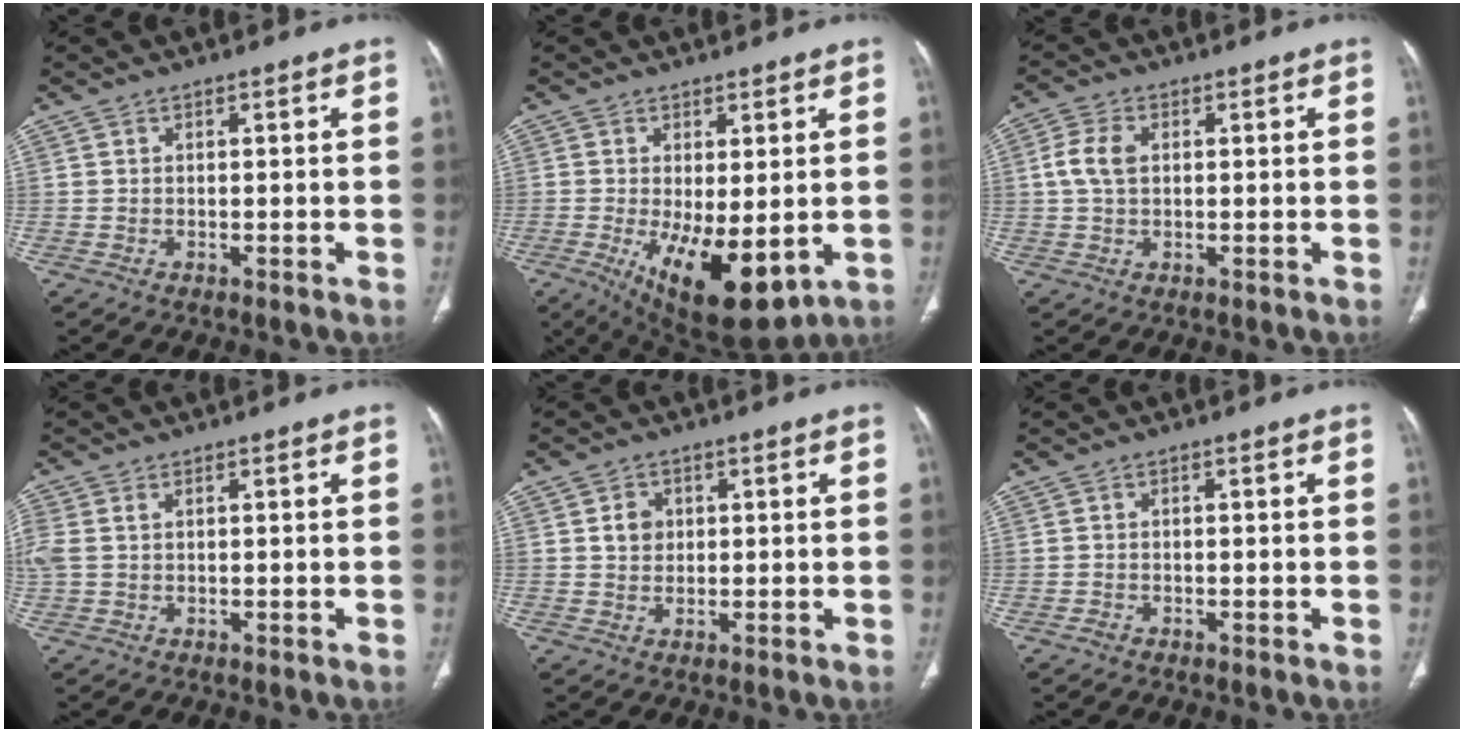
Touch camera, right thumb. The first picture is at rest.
{"total": 13.8, "force": [-3.1, 5.7, 12.1], "torque": [-0.188, -0.027, -0.027]}
{"total": 5.2, "force": [0.8, 3.4, 3.9], "torque": [-0.090, 0.010, 0.013]}
{"total": 4.4, "force": [0.8, 3.0, 3.1], "torque": [-0.103, 0.019, 0.024]}
{"total": 3.4, "force": [0.8, 2.9, 1.6], "torque": [-0.010, -0.001, 0.013]}
{"total": 0.9, "force": [-0.6, 0.6, 0.3], "torque": [-0.006, 0.003, -0.015]}